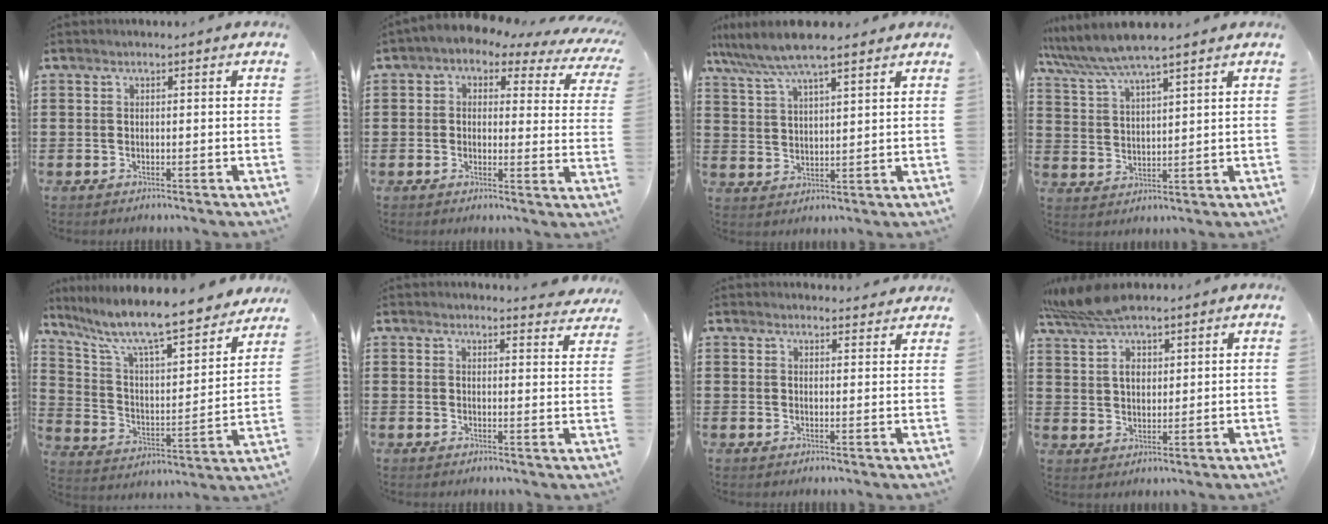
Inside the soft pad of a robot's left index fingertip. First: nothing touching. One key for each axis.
{"total": 2.3, "fx": 1.0, "fy": 1.6, "fz": 1.4, "tx": -0.037, "ty": -0.010, "tz": 0.007}
{"total": 7.1, "fx": 5.9, "fy": 0.9, "fz": 3.9, "tx": -0.093, "ty": -0.016, "tz": 0.105}
{"total": 5.8, "fx": 5.0, "fy": 0.3, "fz": 2.8, "tx": -0.071, "ty": -0.020, "tz": 0.087}
{"total": 10.2, "fx": 8.6, "fy": 0.9, "fz": 5.3, "tx": -0.139, "ty": -0.067, "tz": 0.142}
{"total": 2.8, "fx": 2.8, "fy": 0.2, "fz": 0.4, "tx": -0.008, "ty": -0.013, "tz": 0.051}
{"total": 2.0, "fx": 2.0, "fy": 0.3, "fz": 0.1, "tx": 0.001, "ty": -0.005, "tz": 0.037}
{"total": 6.8, "fx": 5.0, "fy": 3.0, "fz": 3.5, "tx": -0.087, "ty": 0.000, "tz": 0.092}